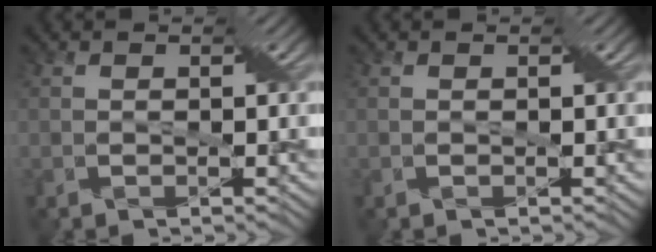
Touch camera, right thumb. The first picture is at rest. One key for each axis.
{"total": 0.0}